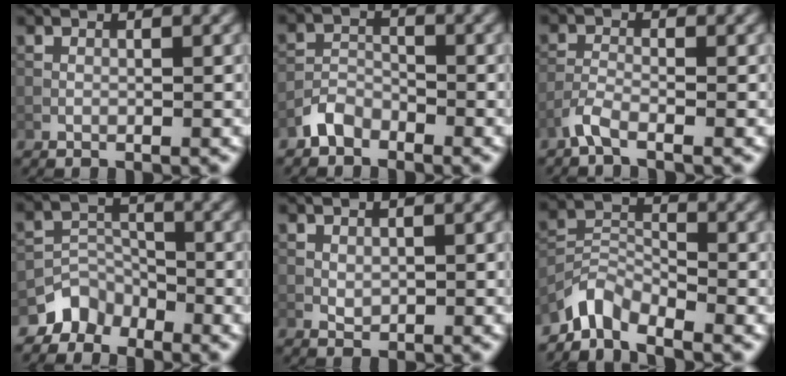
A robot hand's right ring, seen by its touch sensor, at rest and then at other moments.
{"total": 2.4, "force": [-1.9, 1.2, 0.7], "torque": [-0.009, 0.011, -0.042]}
{"total": 2.1, "force": [-1.6, 0.4, 1.3], "torque": [-0.031, -0.002, -0.044]}
{"total": 3.2, "force": [-2.6, 1.9, 0.3], "torque": [0.006, 0.006, -0.052]}
{"total": 0.8, "force": [0.2, 0.6, 0.5], "torque": [-0.011, -0.004, 0.009]}
{"total": 3.6, "force": [-3.3, 1.1, 1.0], "torque": [-0.017, 0.005, -0.079]}